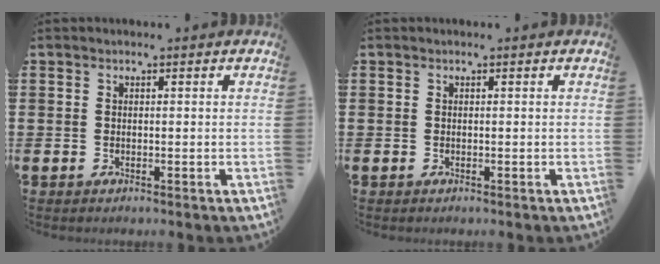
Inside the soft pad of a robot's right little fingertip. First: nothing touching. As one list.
[{"total": 0.0}]